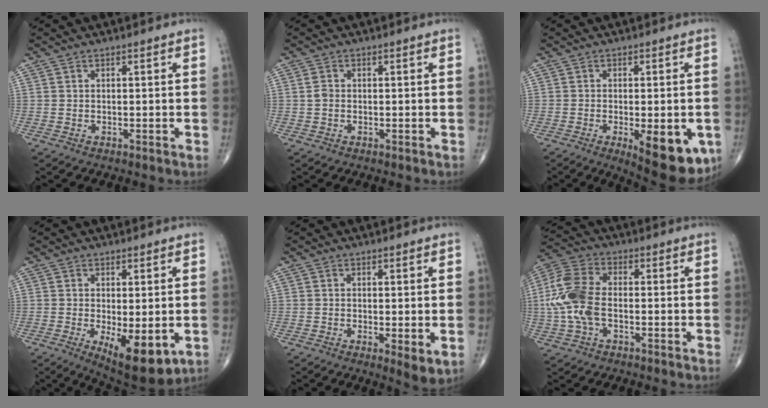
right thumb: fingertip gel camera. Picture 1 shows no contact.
{"total": 1.4, "force": [-0.1, 1.1, 0.9], "torque": [-0.017, 0.001, -0.002]}
{"total": 13.5, "force": [-4.7, 5.1, 11.6], "torque": [-0.126, -0.008, -0.049]}
{"total": 10.7, "force": [-2.9, 4.1, 9.5], "torque": [-0.134, -0.022, -0.031]}
{"total": 4.0, "force": [-0.7, 1.1, 3.8], "torque": [-0.062, -0.015, -0.014]}
{"total": 11.2, "force": [-1.2, 6.3, 9.1], "torque": [-0.215, 0.025, -0.030]}